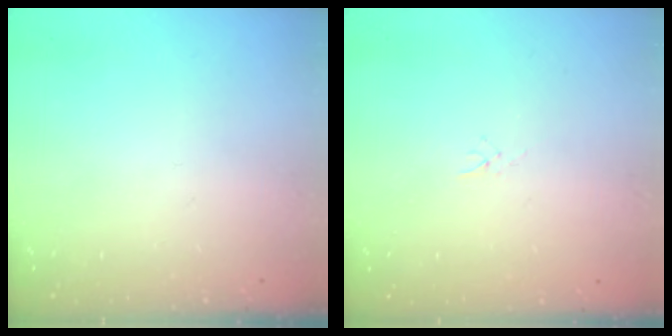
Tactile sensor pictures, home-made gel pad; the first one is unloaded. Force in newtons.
{"total": 1.0, "press": 1.0, "slide": 0.3}